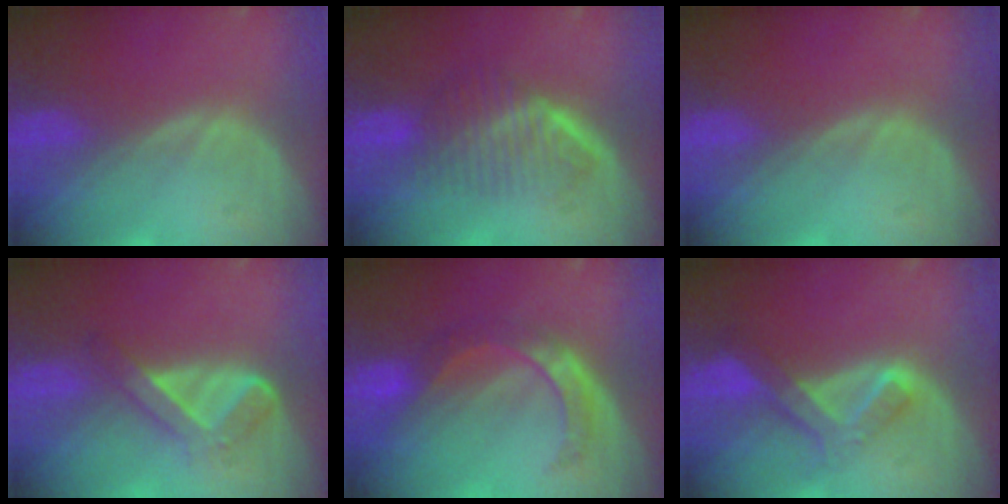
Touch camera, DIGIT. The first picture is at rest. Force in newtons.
{"total": 6.6, "press": 5.9, "slide": 3.1}
{"total": 0.0}
{"total": 5.7, "press": 4.8, "slide": 3.1}
{"total": 6.0, "press": 5.9, "slide": 0.4}
{"total": 6.7, "press": 5.8, "slide": 3.4}